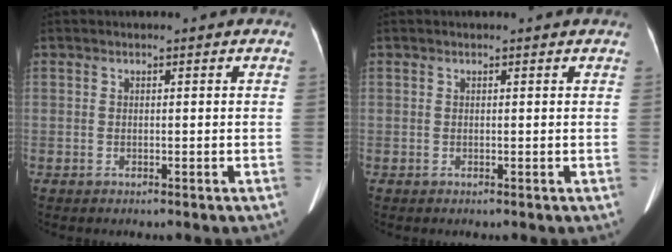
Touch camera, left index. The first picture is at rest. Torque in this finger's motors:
{"motor_torque": [-0.65, 0.16, -0.94, -0.07]}